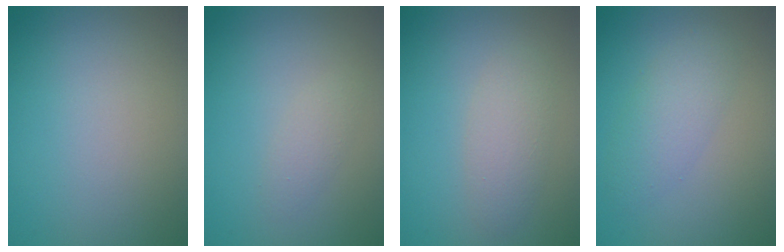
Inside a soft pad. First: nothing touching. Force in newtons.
{"total": 1.2, "press": 1.2, "slide": 0.1}
{"total": 2.5, "press": 2.5, "slide": 0.1}
{"total": 2.9, "press": 2.8, "slide": 0.2}